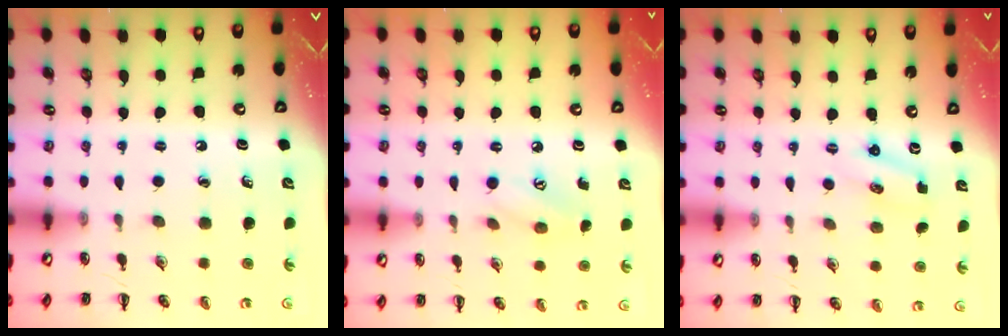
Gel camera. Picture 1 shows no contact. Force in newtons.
{"total": 6.4, "press": 6.2, "slide": 1.6}
{"total": 1.2, "press": 1.2, "slide": 0.4}